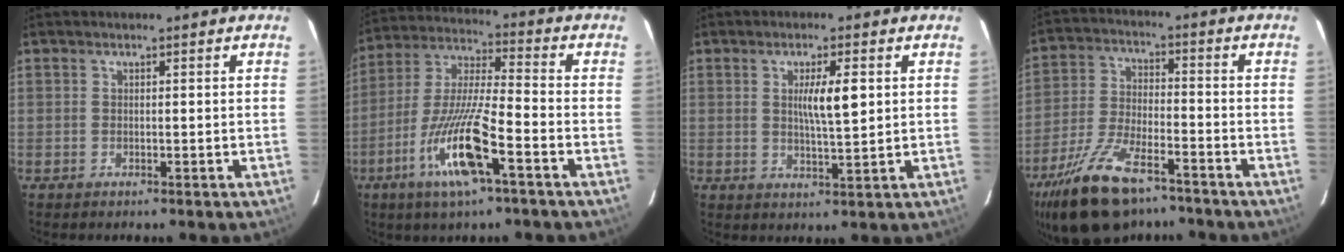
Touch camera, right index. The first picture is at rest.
{"total": 14.3, "force": [-6.4, 1.3, 12.7], "torque": [-0.260, -0.013, -0.118]}
{"total": 5.4, "force": [1.2, 0.6, 5.2], "torque": [-0.090, -0.002, 0.022]}
{"total": 14.2, "force": [-9.8, 4.5, 9.2], "torque": [-0.190, -0.016, -0.176]}